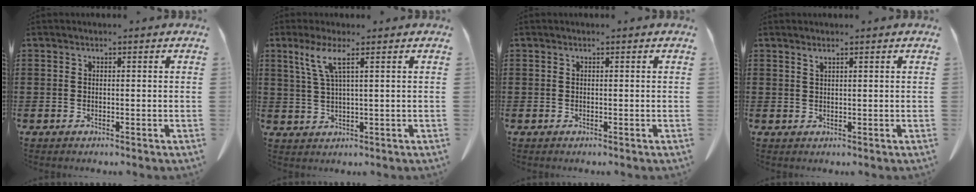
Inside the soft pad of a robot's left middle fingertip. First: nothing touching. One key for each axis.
{"total": 5.0, "fx": 2.5, "fy": 0.2, "fz": 4.3, "tx": -0.101, "ty": -0.004, "tz": 0.040}
{"total": 0.0}
{"total": 1.1, "fx": 0.8, "fy": 0.1, "fz": 0.7, "tx": -0.015, "ty": -0.002, "tz": 0.016}